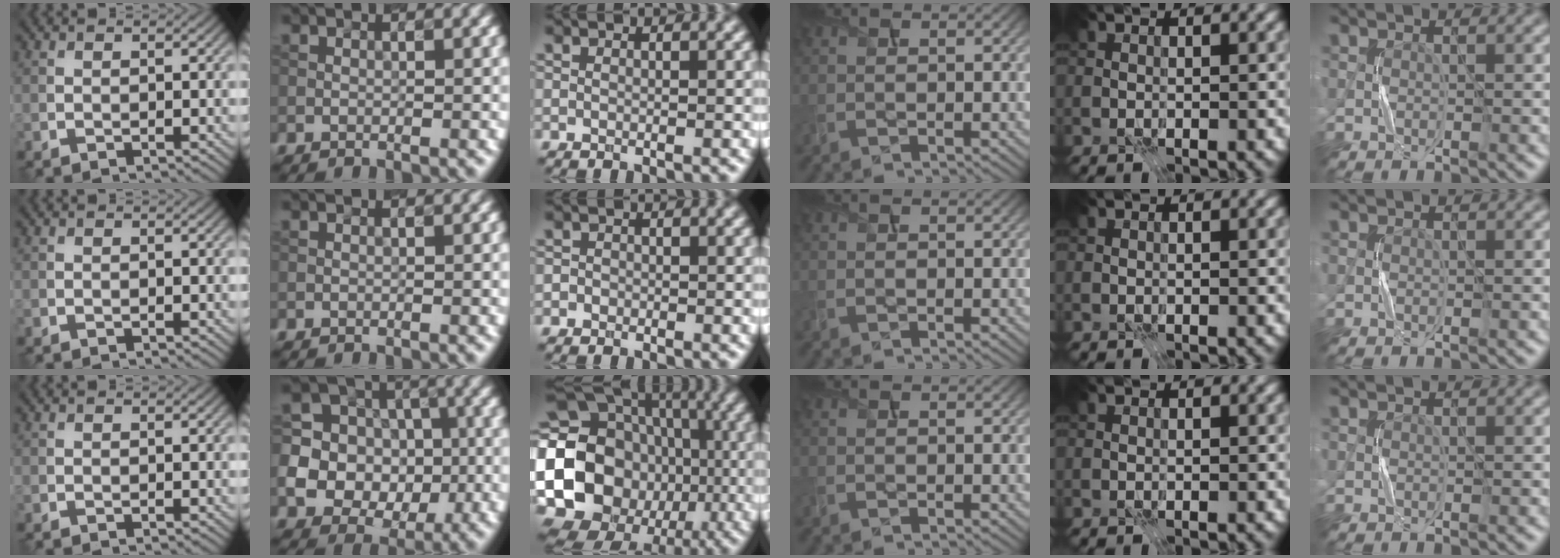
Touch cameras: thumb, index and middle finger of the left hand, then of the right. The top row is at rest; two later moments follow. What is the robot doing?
{"motion": "press", "object": "gel pad"}